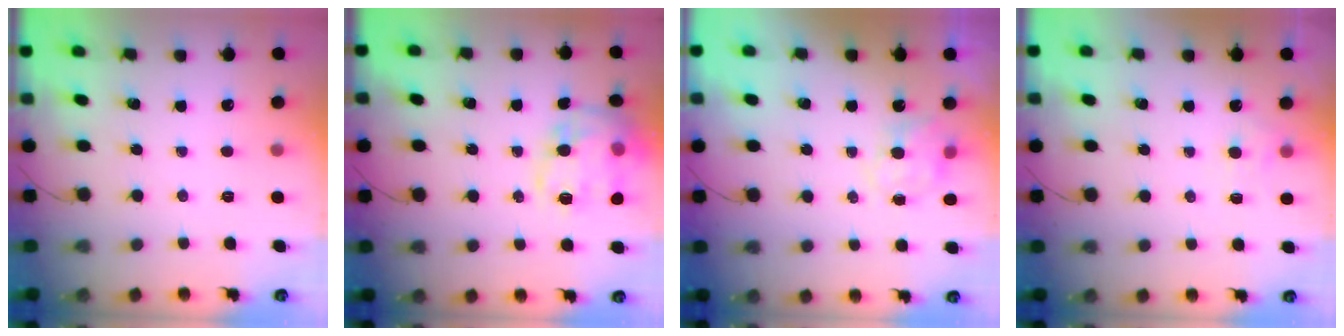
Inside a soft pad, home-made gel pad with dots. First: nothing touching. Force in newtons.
{"total": 19.1, "press": 19.0, "slide": 1.9}
{"total": 6.8, "press": 6.8, "slide": 0.2}
{"total": 3.9, "press": 3.6, "slide": 1.5}